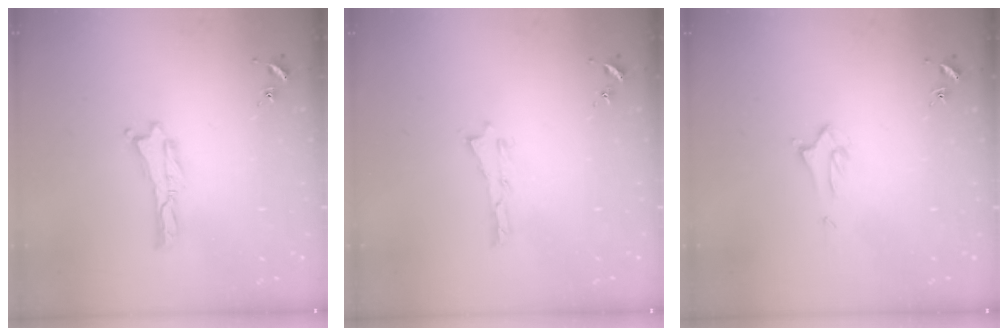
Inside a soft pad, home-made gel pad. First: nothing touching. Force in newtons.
{"total": 0.0}
{"total": 1.4, "press": 1.4, "slide": 0.2}